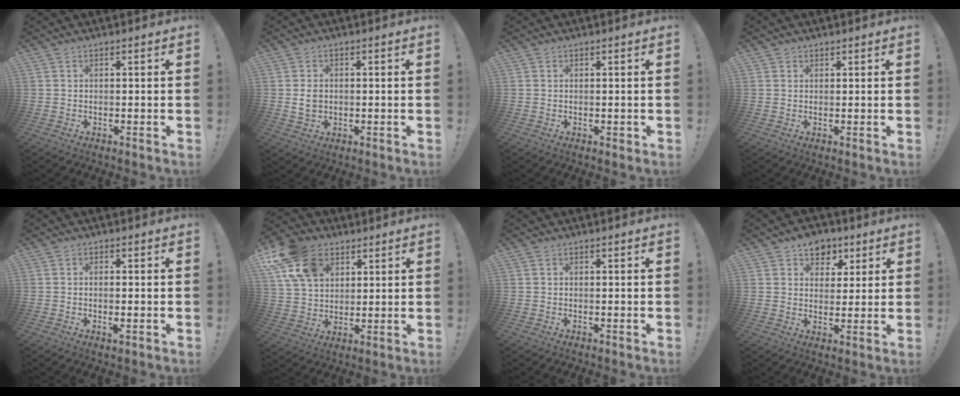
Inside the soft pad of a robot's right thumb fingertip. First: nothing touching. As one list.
[{"total": 3.9, "force": [0.1, 2.9, 2.6], "torque": [-0.044, 0.003, 0.001]}, {"total": 0.9, "force": [0.3, 0.8, 0.4], "torque": [0.000, 0.000, 0.004]}, {"total": 1.1, "force": [0.9, 0.7, 0.1], "torque": [0.005, -0.005, 0.015]}, {"total": 1.8, "force": [-0.4, 0.5, 1.7], "torque": [-0.025, 0.002, -0.007]}, {"total": 16.4, "force": [7.8, 11.6, 8.4], "torque": [-0.153, -0.031, 0.152]}, {"total": 0.0}, {"total": 7.9, "force": [4.4, 6.2, 2.1], "torque": [-0.018, -0.025, 0.086]}]